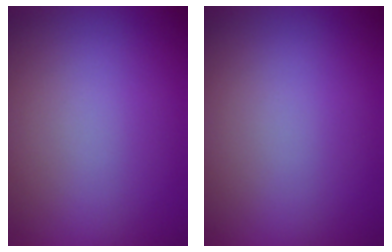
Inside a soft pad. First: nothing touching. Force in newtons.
{"total": 0.0}